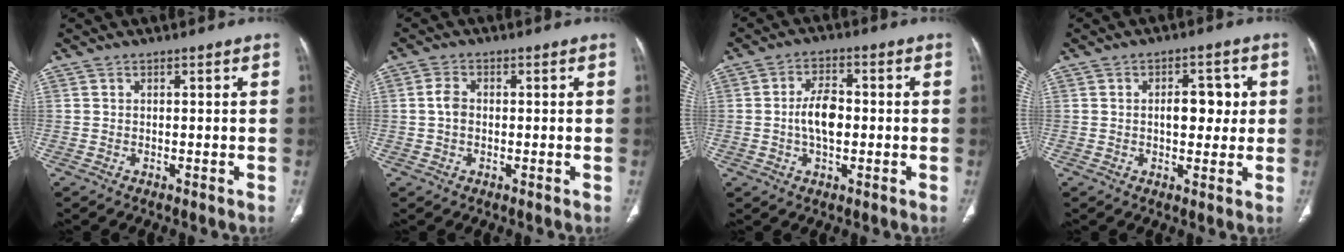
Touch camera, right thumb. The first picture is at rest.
{"total": 2.9, "force": [0.0, 2.1, 2.0], "torque": [-0.038, 0.007, -0.004]}
{"total": 6.9, "force": [-0.4, 3.8, 5.7], "torque": [-0.099, 0.010, -0.011]}
{"total": 6.3, "force": [0.7, 3.7, 5.0], "torque": [-0.043, 0.006, 0.008]}